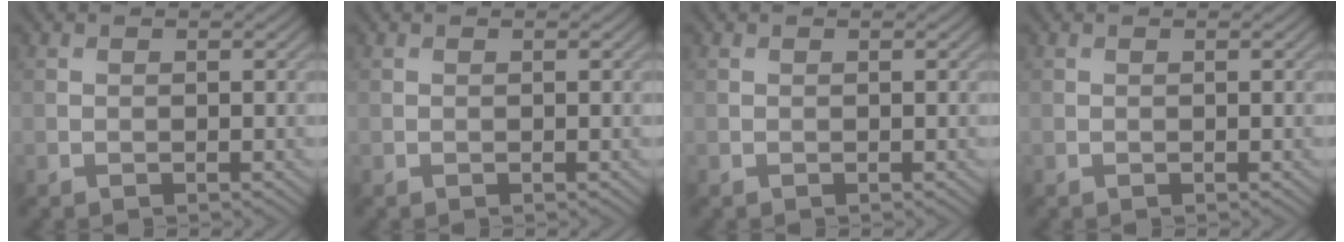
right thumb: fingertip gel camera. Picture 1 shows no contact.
{"total": 0.0}
{"total": 0.0}
{"total": 0.0}